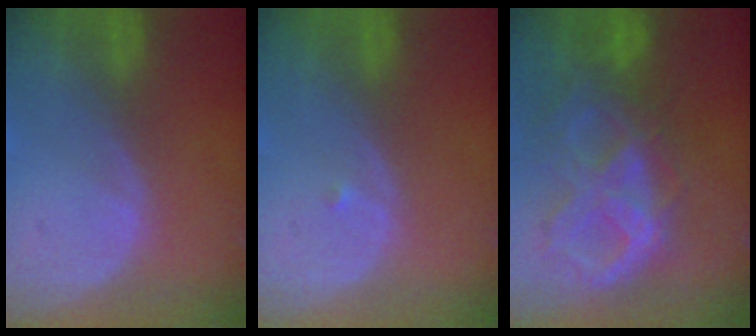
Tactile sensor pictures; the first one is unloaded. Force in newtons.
{"total": 0.5, "press": 0.4, "slide": 0.3}
{"total": 10.6, "press": 8.9, "slide": 5.7}